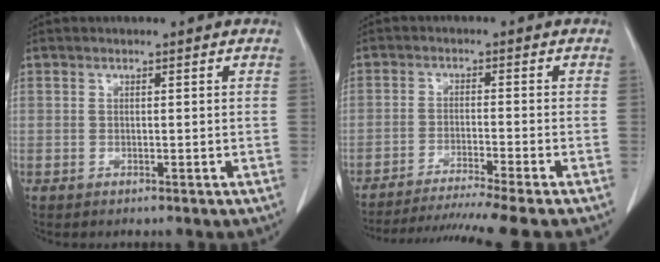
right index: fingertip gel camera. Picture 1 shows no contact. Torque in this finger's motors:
{"motor_torque": [0.59, -0.57, 0.10, 0.06]}